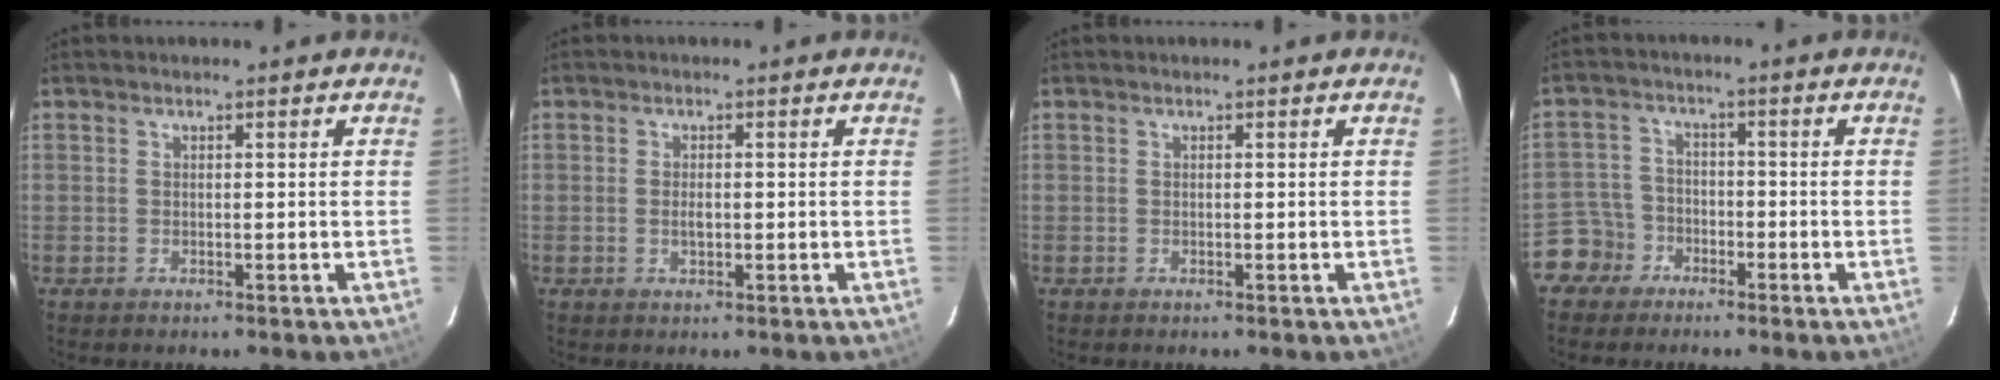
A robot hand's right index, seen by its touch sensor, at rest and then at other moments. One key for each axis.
{"total": 1.7, "fx": -0.3, "fy": 0.9, "fz": 1.4, "tx": -0.027, "ty": 0.000, "tz": -0.004}
{"total": 0.0}
{"total": 5.6, "fx": -3.5, "fy": 4.4, "fz": -0.1, "tx": -0.009, "ty": 0.025, "tz": -0.073}